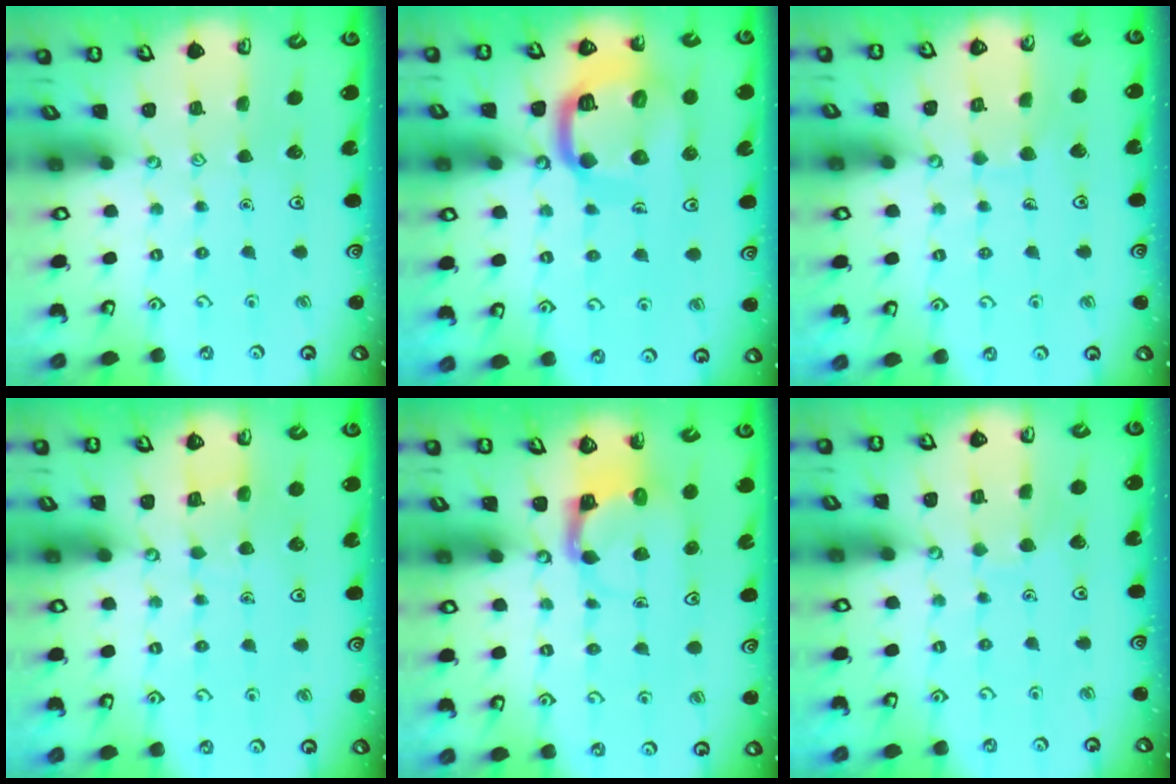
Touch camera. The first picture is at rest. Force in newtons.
{"total": 17.3, "press": 17.2, "slide": 1.8}
{"total": 6.1, "press": 6.1, "slide": 0.5}
{"total": 4.8, "press": 4.8, "slide": 0.2}
{"total": 3.9, "press": 3.9, "slide": 0.2}
{"total": 3.7, "press": 3.7, "slide": 0.4}